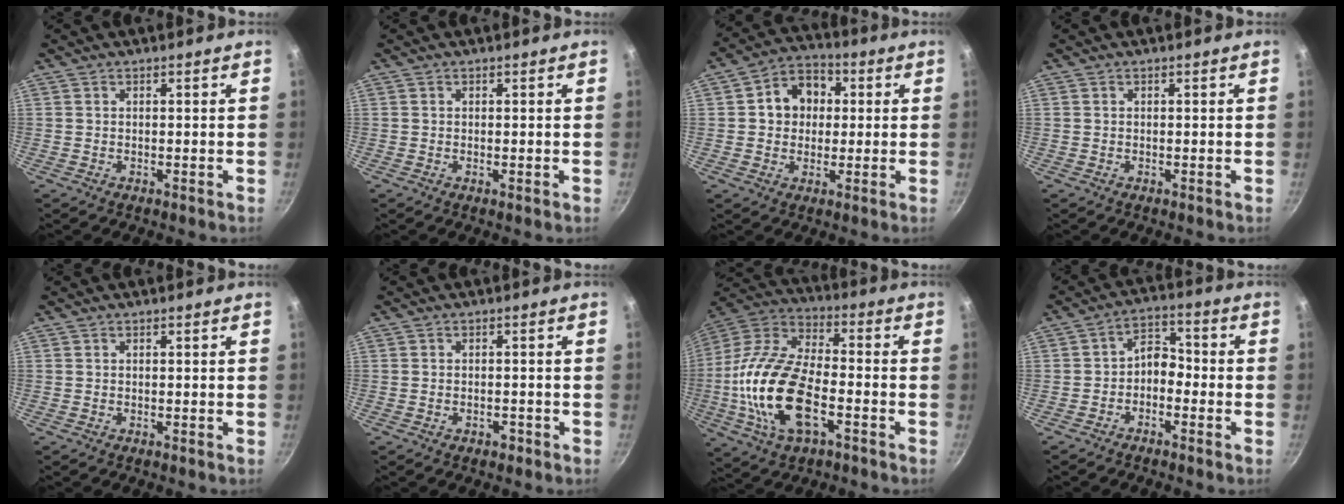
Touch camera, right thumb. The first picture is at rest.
{"total": 0.5, "force": [-0.1, 0.0, 0.5], "torque": [-0.008, -0.001, -0.002]}
{"total": 9.6, "force": [1.6, 8.0, 5.1], "torque": [-0.039, 0.014, 0.011]}
{"total": 0.0}
{"total": 0.0}
{"total": 1.4, "force": [-0.9, 0.9, 0.6], "torque": [-0.004, 0.010, -0.006]}
{"total": 20.7, "force": [-5.3, 10.3, 17.1], "torque": [-0.330, 0.031, -0.111]}
{"total": 5.0, "force": [-2.0, 3.3, 3.2], "torque": [-0.033, 0.040, -0.040]}